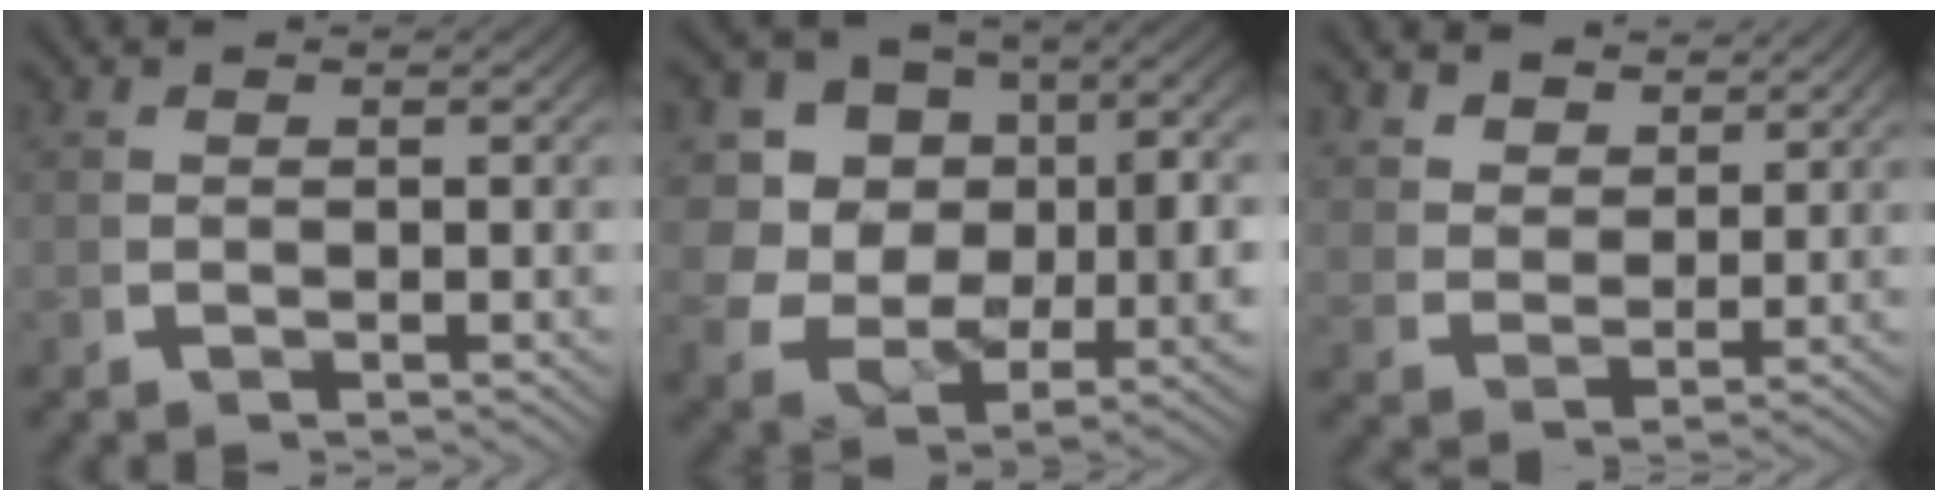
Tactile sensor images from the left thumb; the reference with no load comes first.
{"total": 12.2, "force": [0.1, 9.6, 7.6], "torque": [-0.182, -0.052, 0.014]}
{"total": 4.2, "force": [3.7, 1.5, 1.2], "torque": [-0.019, -0.004, 0.073]}